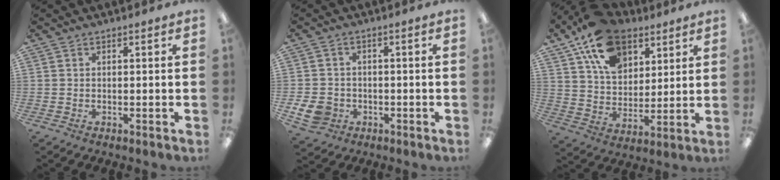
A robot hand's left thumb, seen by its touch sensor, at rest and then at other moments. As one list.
[{"total": 5.6, "force": [-2.0, 4.8, 2.1], "torque": [-0.051, 0.009, -0.039]}, {"total": 18.1, "force": [11.0, 11.4, 8.8], "torque": [-0.157, -0.040, 0.203]}]